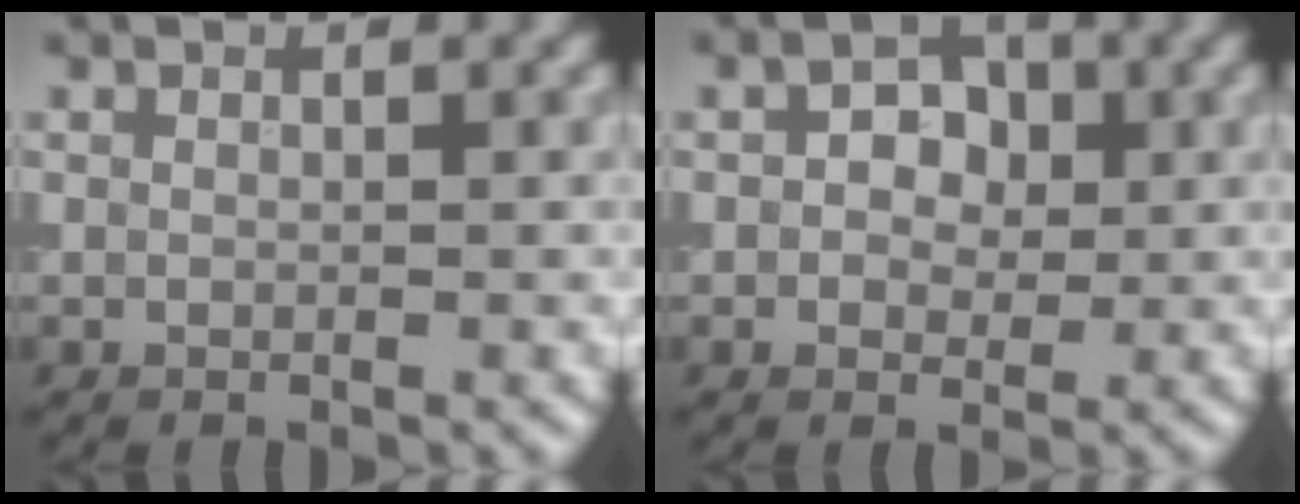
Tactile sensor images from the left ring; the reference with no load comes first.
{"total": 3.1, "force": [0.3, 2.4, 1.9], "torque": [-0.024, 0.004, -0.003]}